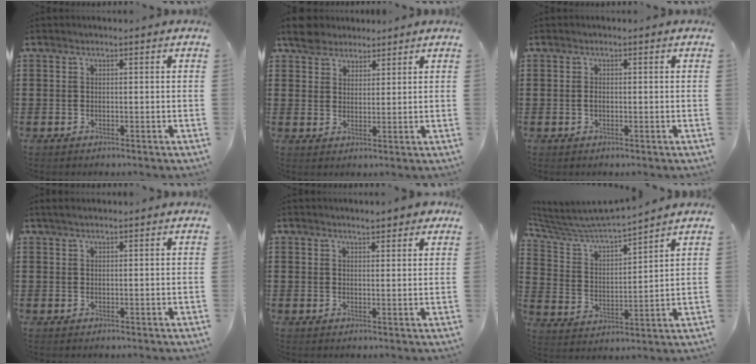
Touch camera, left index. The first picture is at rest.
{"total": 4.8, "force": [4.1, 2.3, 1.0], "torque": [-0.030, -0.001, 0.075]}
{"total": 0.9, "force": [-0.1, 0.5, 0.7], "torque": [-0.017, -0.001, -0.002]}
{"total": 1.0, "force": [0.8, 0.1, 0.6], "torque": [-0.013, 0.002, 0.016]}
{"total": 2.7, "force": [2.4, 0.4, 1.0], "torque": [-0.018, 0.000, 0.044]}
{"total": 6.5, "force": [6.3, 0.5, 1.7], "torque": [-0.066, -0.043, 0.104]}